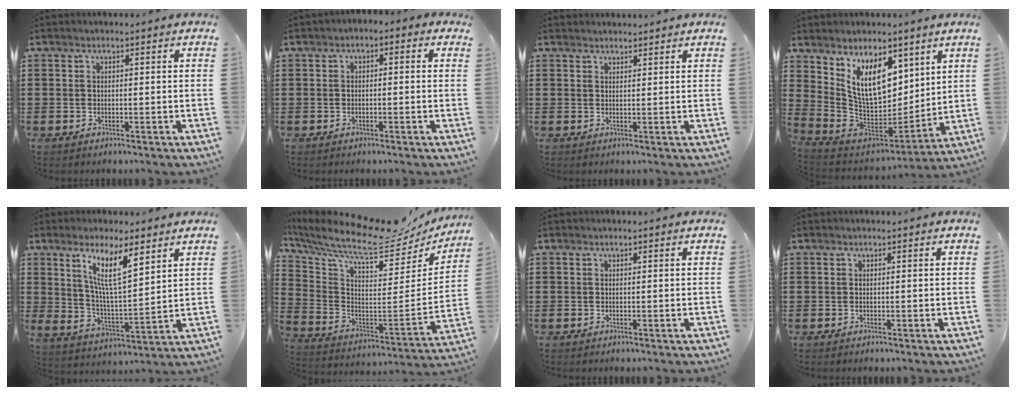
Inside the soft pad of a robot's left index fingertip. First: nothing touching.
{"total": 1.1, "force": [-0.9, 0.5, 0.3], "torque": [-0.010, 0.002, -0.020]}
{"total": 1.4, "force": [1.4, 0.2, 0.0], "torque": [-0.003, 0.001, 0.027]}
{"total": 11.8, "force": [5.7, 6.4, 8.1], "torque": [-0.171, -0.027, 0.113]}
{"total": 10.5, "force": [6.3, 2.9, 7.9], "torque": [-0.161, -0.016, 0.111]}
{"total": 10.7, "force": [8.9, 2.2, 5.6], "torque": [-0.132, -0.075, 0.143]}
{"total": 0.0}
{"total": 0.0}